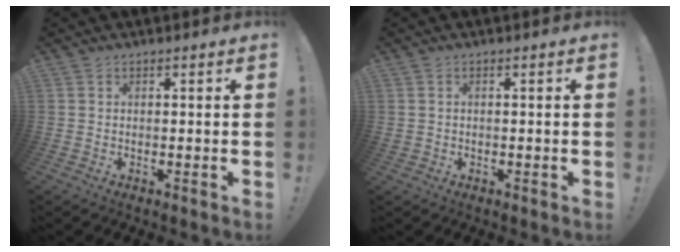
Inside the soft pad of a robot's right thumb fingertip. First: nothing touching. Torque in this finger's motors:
{"motor_torque": [1.00, 0.64, 0.12, -0.20, 0.01]}